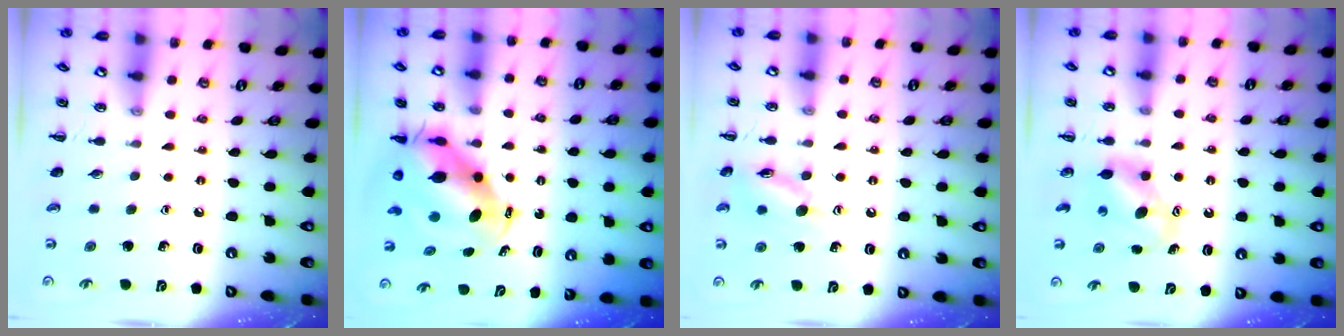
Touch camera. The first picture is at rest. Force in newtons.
{"total": 8.3, "press": 8.0, "slide": 2.1}
{"total": 11.2, "press": 11.1, "slide": 0.7}
{"total": 7.1, "press": 7.1, "slide": 0.4}